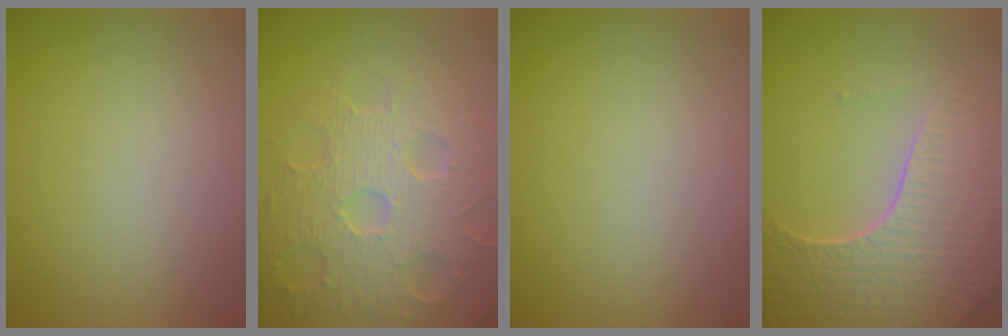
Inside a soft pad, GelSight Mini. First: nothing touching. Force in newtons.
{"total": 8.2, "press": 5.8, "slide": 5.8}
{"total": 0.0}
{"total": 8.3, "press": 5.8, "slide": 6.0}